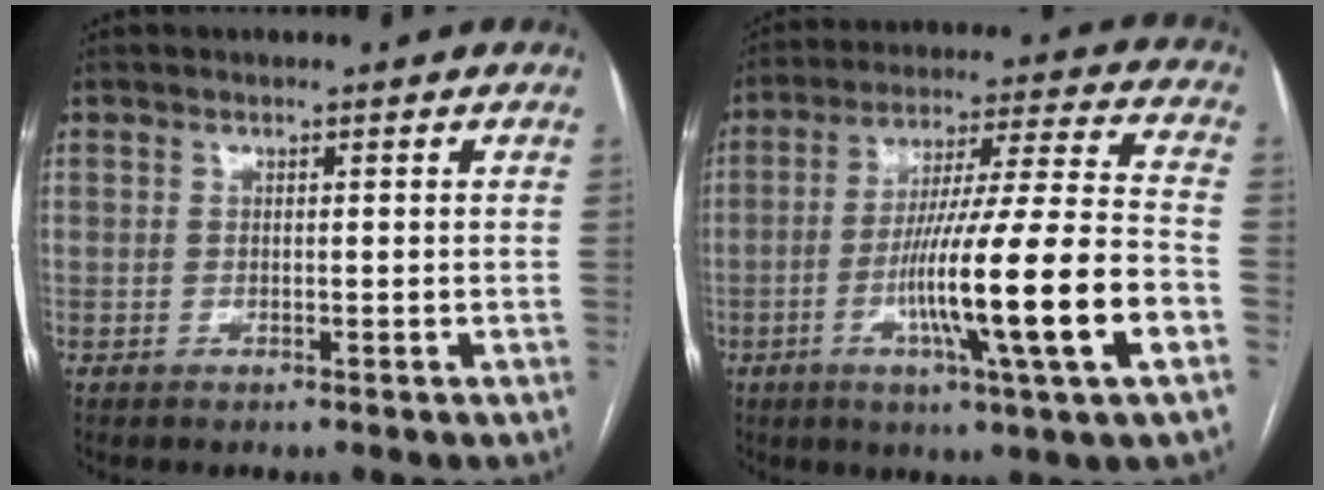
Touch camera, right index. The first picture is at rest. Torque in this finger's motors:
{"motor_torque": [2.14, 0.00, 1.05, 0.21]}